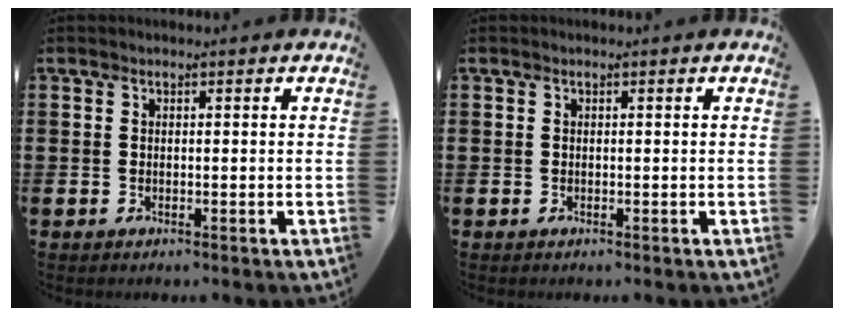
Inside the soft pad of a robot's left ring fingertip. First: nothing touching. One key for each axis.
{"total": 0.0}